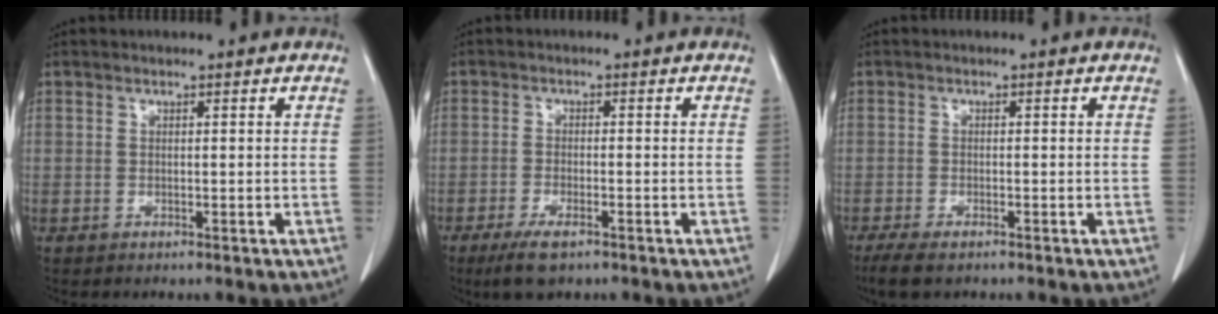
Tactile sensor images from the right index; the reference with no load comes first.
{"total": 5.0, "force": [-3.3, 1.3, 3.4], "torque": [-0.071, -0.009, -0.054]}
{"total": 4.4, "force": [-3.2, 1.3, 2.7], "torque": [-0.051, -0.011, -0.049]}